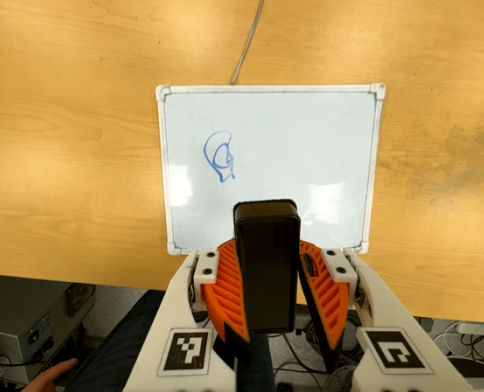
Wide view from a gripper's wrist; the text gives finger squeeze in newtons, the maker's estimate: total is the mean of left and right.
{"total": 8.6, "left": 9.5, "right": 7.6}